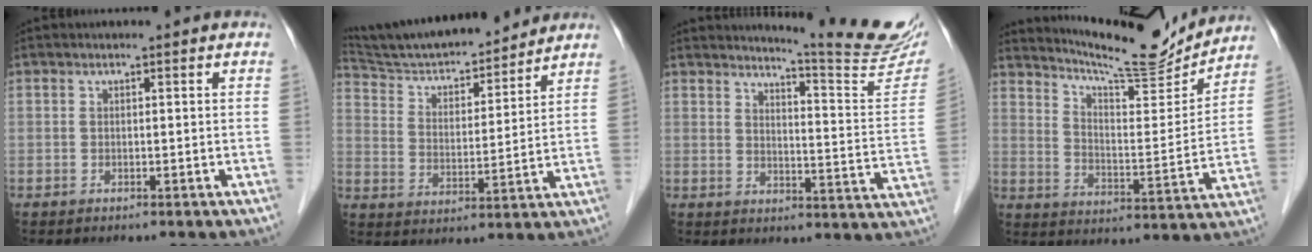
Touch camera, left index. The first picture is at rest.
{"total": 17.2, "force": [15.9, 2.5, 5.8], "torque": [-0.101, 0.010, 0.261]}
{"total": 15.4, "force": [14.7, -1.1, 4.2], "torque": [-0.059, -0.101, 0.169]}
{"total": 15.5, "force": [14.9, 0.5, 4.2], "torque": [-0.078, -0.033, 0.220]}